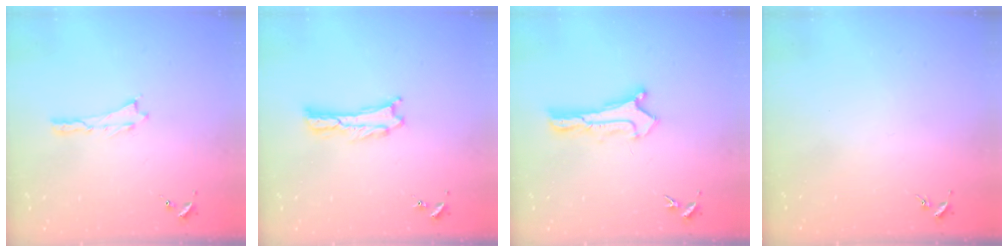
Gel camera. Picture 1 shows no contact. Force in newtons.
{"total": 0.6, "press": 0.5, "slide": 0.2}
{"total": 0.8, "press": 0.8, "slide": 0.0}
{"total": 0.0}